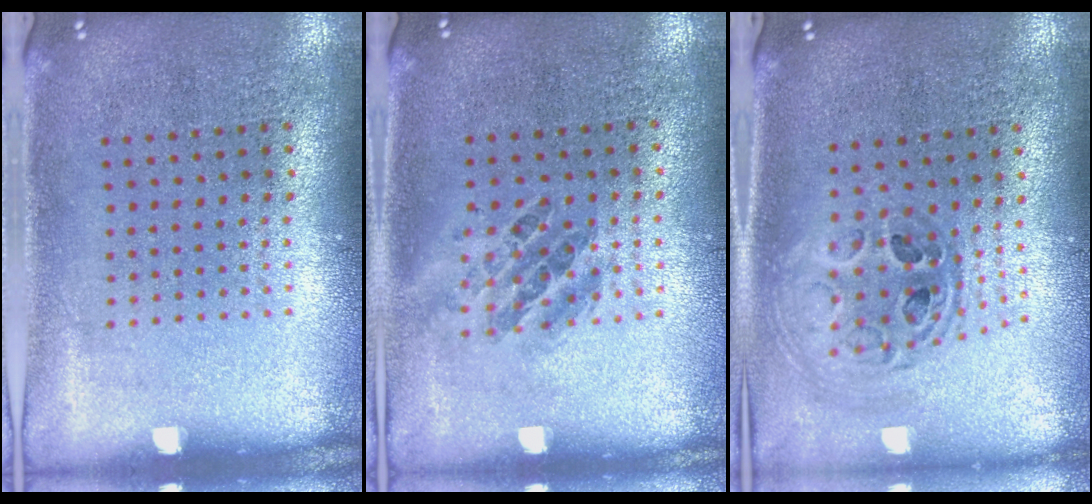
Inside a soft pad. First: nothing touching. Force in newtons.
{"total": 1.0, "press": 0.9, "slide": 0.5}
{"total": 1.0, "press": 1.0, "slide": 0.2}